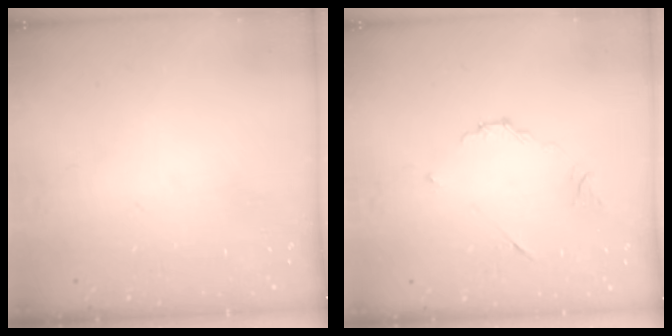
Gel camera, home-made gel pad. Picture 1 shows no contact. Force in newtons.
{"total": 6.5, "press": 6.4, "slide": 0.6}